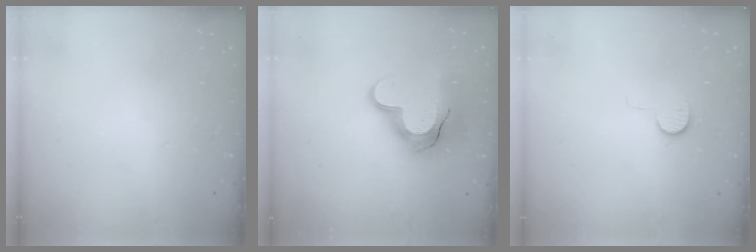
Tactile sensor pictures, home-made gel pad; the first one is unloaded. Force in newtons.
{"total": 16.0, "press": 16.0, "slide": 1.0}
{"total": 6.2, "press": 6.2, "slide": 0.6}